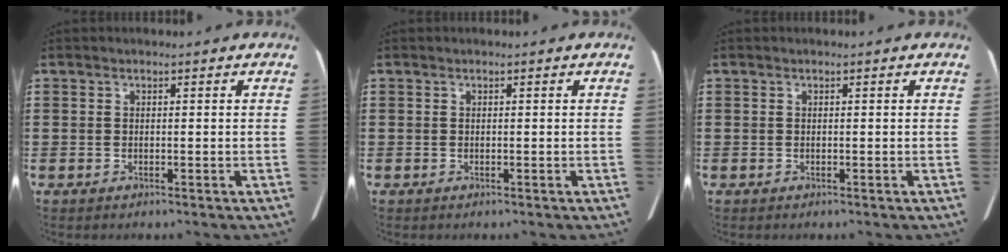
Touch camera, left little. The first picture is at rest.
{"total": 0.0}
{"total": 0.0}